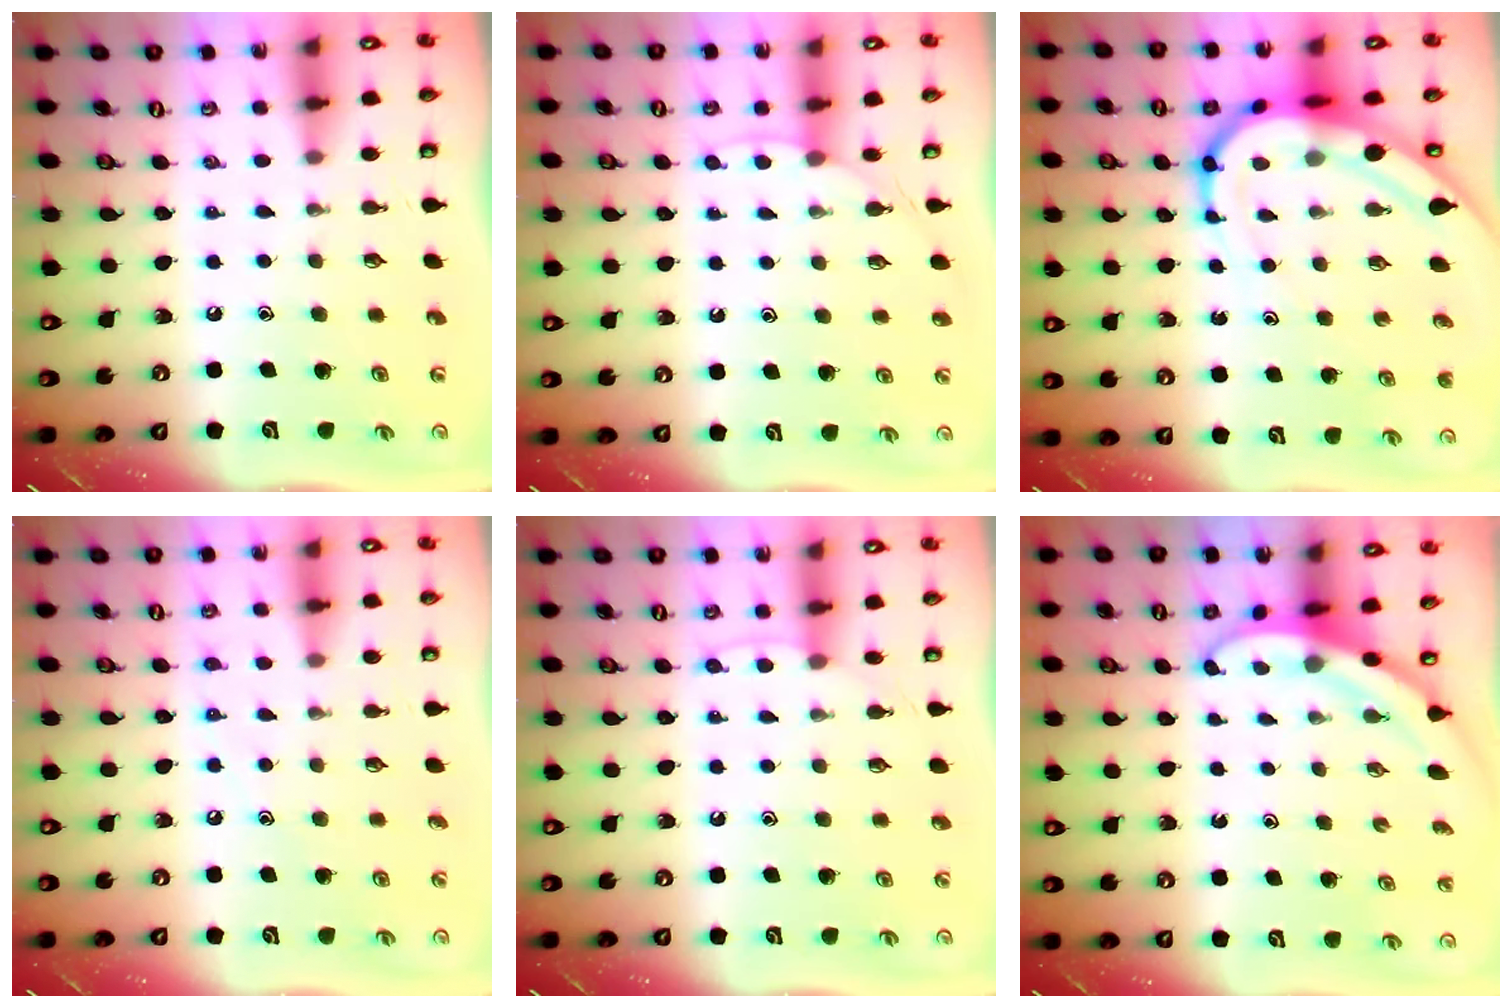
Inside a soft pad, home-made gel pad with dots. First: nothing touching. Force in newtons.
{"total": 4.8, "press": 4.7, "slide": 0.5}
{"total": 11.0, "press": 10.9, "slide": 1.1}
{"total": 5.0, "press": 5.0, "slide": 0.5}
{"total": 5.6, "press": 5.5, "slide": 0.6}
{"total": 3.2, "press": 3.2, "slide": 0.2}